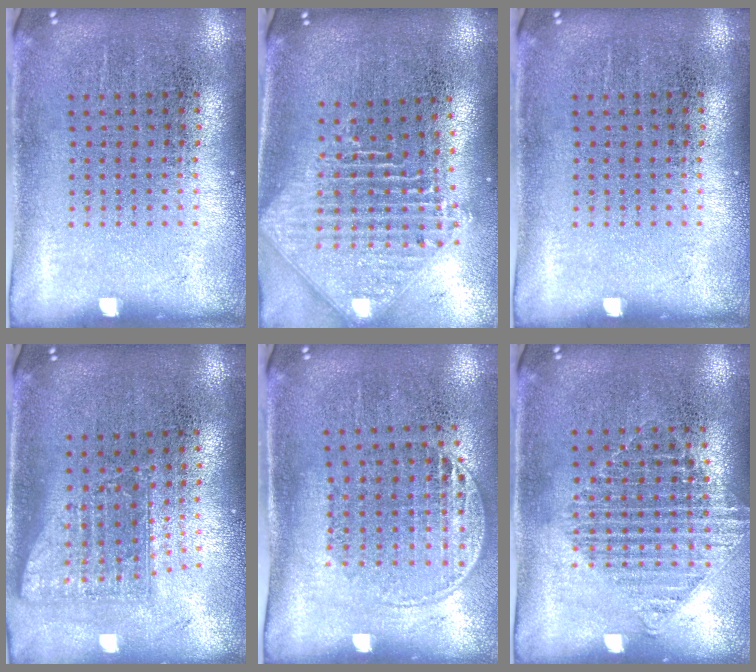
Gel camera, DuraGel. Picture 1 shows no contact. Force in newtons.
{"total": 2.5, "press": 1.9, "slide": 1.7}
{"total": 0.0}
{"total": 1.6, "press": 1.3, "slide": 1.0}
{"total": 1.6, "press": 1.3, "slide": 0.9}
{"total": 1.2, "press": 1.1, "slide": 0.3}